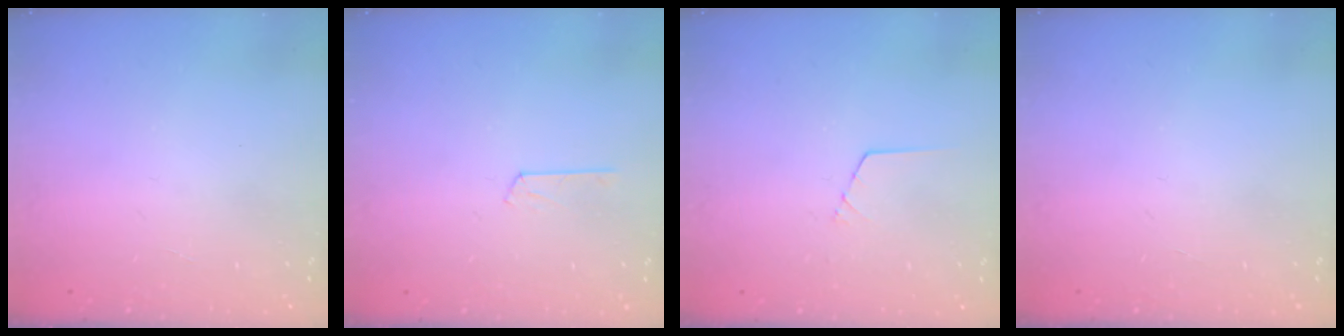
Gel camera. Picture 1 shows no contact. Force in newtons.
{"total": 2.9, "press": 2.9, "slide": 0.3}
{"total": 1.6, "press": 1.6, "slide": 0.1}
{"total": 0.0}